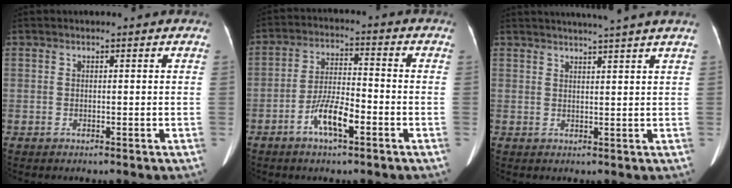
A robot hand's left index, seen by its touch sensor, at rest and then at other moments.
{"total": 7.0, "force": [-3.5, 1.7, 5.9], "torque": [-0.117, 0.003, -0.067]}
{"total": 6.9, "force": [6.0, -1.4, 3.2], "torque": [-0.041, 0.012, 0.070]}